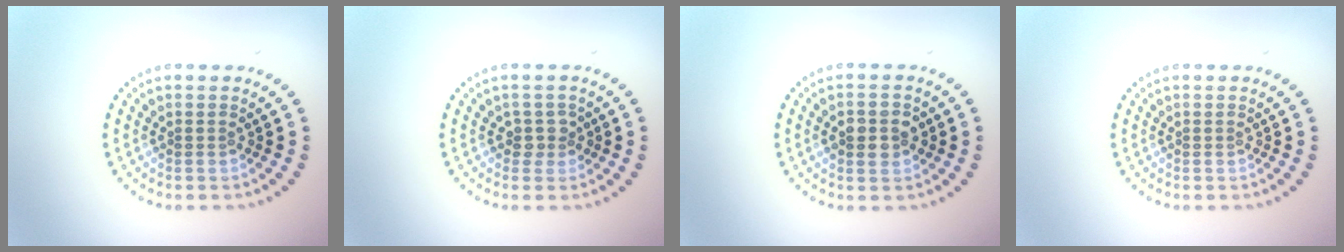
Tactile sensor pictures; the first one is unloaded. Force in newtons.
{"total": 1.5, "press": 1.3, "slide": 0.9}
{"total": 2.9, "press": 2.9, "slide": 0.2}
{"total": 0.0}